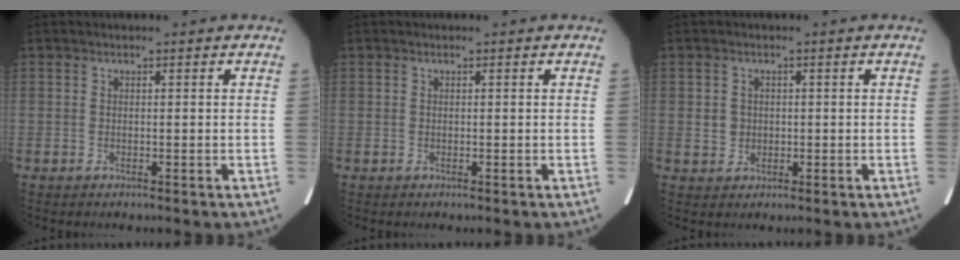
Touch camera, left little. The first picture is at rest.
{"total": 0.0}
{"total": 2.4, "force": [0.1, 2.2, 0.7], "torque": [-0.012, 0.004, 0.009]}